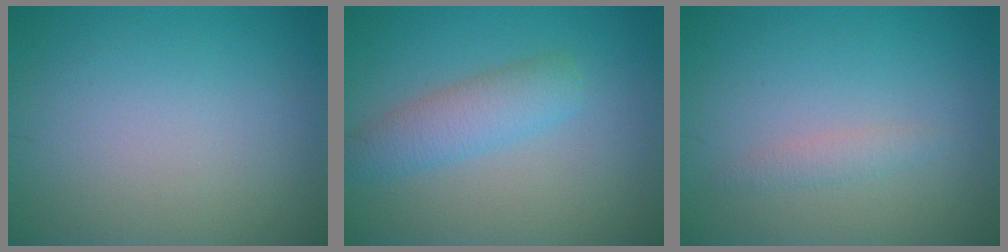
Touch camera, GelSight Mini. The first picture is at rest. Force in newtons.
{"total": 3.4, "press": 3.4, "slide": 0.1}
{"total": 1.2, "press": 1.2, "slide": 0.0}